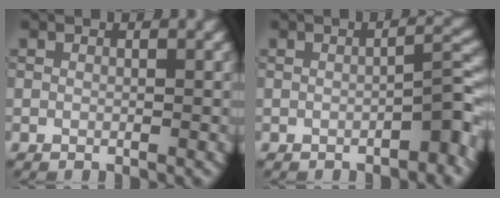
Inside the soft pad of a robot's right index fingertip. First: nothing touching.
{"total": 3.0, "force": [-1.7, 0.8, 2.3], "torque": [-0.029, 0.018, -0.026]}